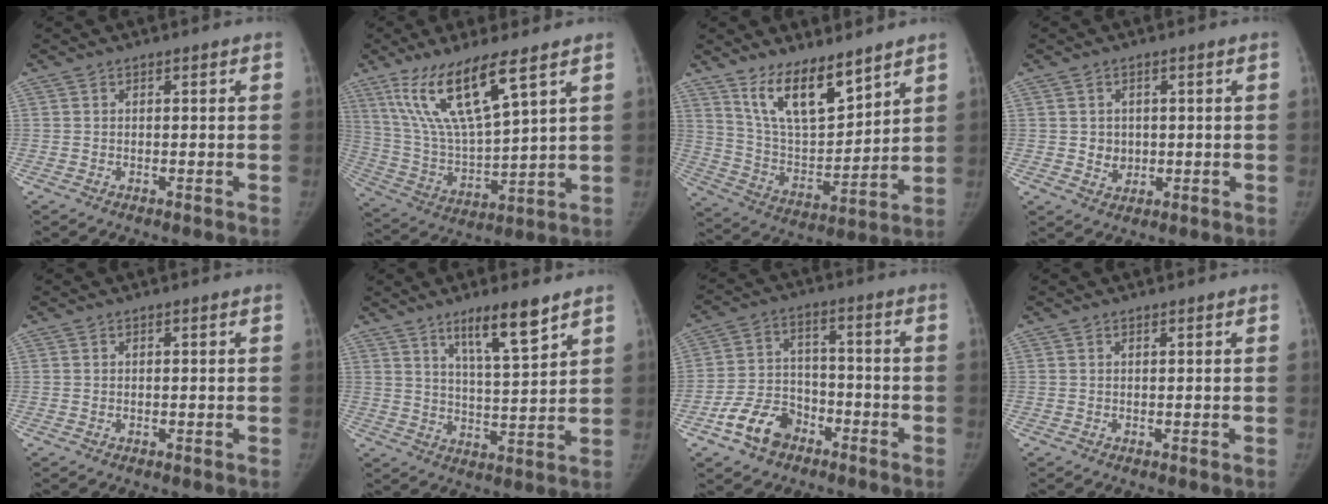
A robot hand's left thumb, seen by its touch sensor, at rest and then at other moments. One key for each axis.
{"total": 16.5, "fx": 9.6, "fy": 3.6, "fz": 12.9, "tx": -0.255, "ty": -0.045, "tz": 0.200}
{"total": 14.1, "fx": 10.1, "fy": 5.1, "fz": 8.5, "tx": -0.115, "ty": -0.070, "tz": 0.198}
{"total": 3.4, "fx": 0.1, "fy": 3.0, "fz": 1.6, "tx": -0.012, "ty": -0.001, "tz": 0.011}
{"total": 0.0}
{"total": 10.0, "fx": 6.6, "fy": 1.4, "fz": 7.4, "tx": -0.119, "ty": -0.042, "tz": 0.116}
{"total": 9.9, "fx": -5.6, "fy": 6.7, "fz": 4.6, "tx": -0.069, "ty": 0.036, "tz": -0.101}
{"total": 0.0}